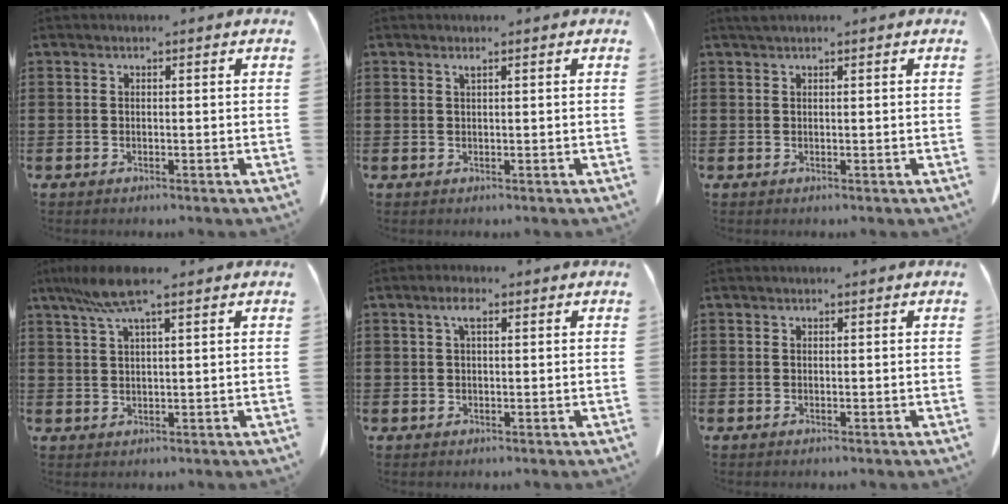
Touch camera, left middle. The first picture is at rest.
{"total": 0.7, "force": [0.4, 0.0, 0.5], "torque": [-0.012, -0.001, 0.009]}
{"total": 0.8, "force": [0.6, 0.0, 0.5], "torque": [-0.012, -0.001, 0.012]}
{"total": 6.5, "force": [4.0, 0.8, 5.0], "torque": [-0.107, -0.002, 0.073]}
{"total": 2.7, "force": [1.1, 1.2, 2.1], "torque": [-0.048, 0.009, 0.018]}
{"total": 0.0}